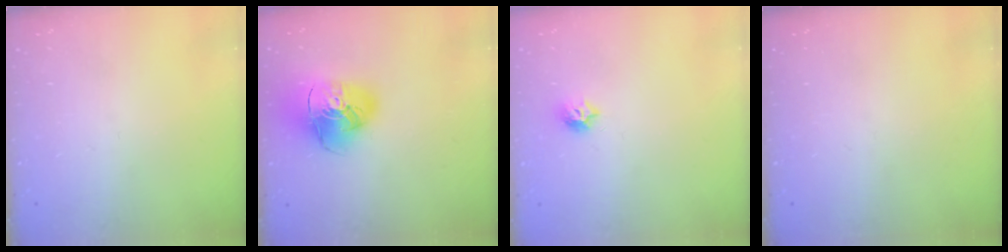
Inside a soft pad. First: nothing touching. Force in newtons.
{"total": 17.3, "press": 17.2, "slide": 2.0}
{"total": 6.4, "press": 6.4, "slide": 0.3}
{"total": 0.0}